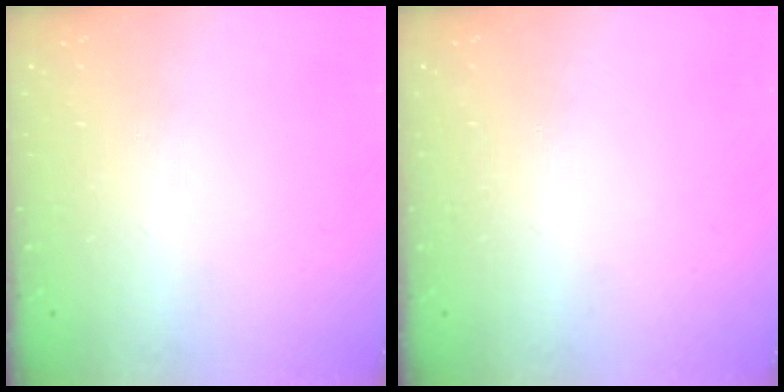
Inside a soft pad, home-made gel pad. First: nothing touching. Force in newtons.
{"total": 0.0}